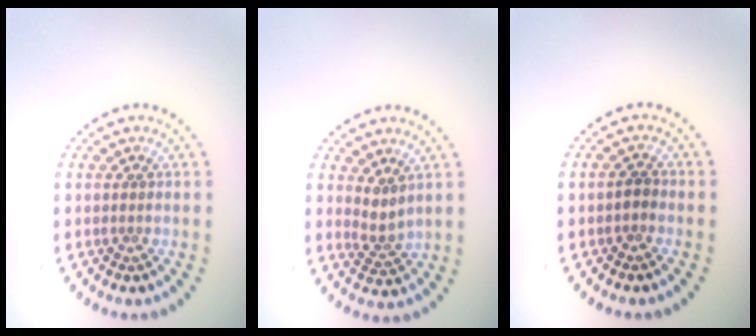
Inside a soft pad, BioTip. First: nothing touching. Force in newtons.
{"total": 1.7, "press": 1.3, "slide": 1.0}
{"total": 0.9, "press": 0.8, "slide": 0.4}